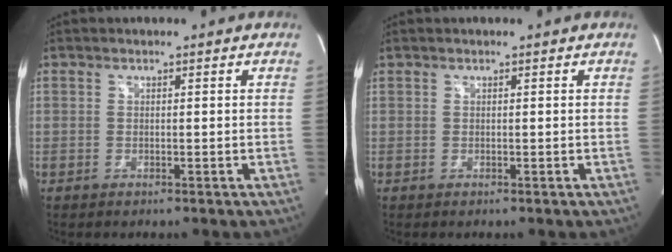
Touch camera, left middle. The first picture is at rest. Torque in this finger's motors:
{"motor_torque": [0.23, -0.21, -0.11, -0.01]}